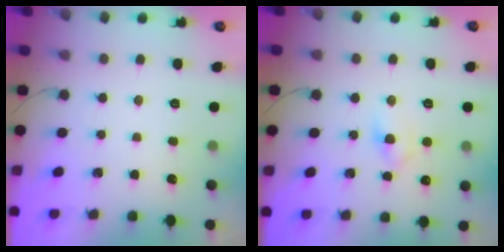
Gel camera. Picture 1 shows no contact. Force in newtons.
{"total": 2.7, "press": 2.5, "slide": 1.1}